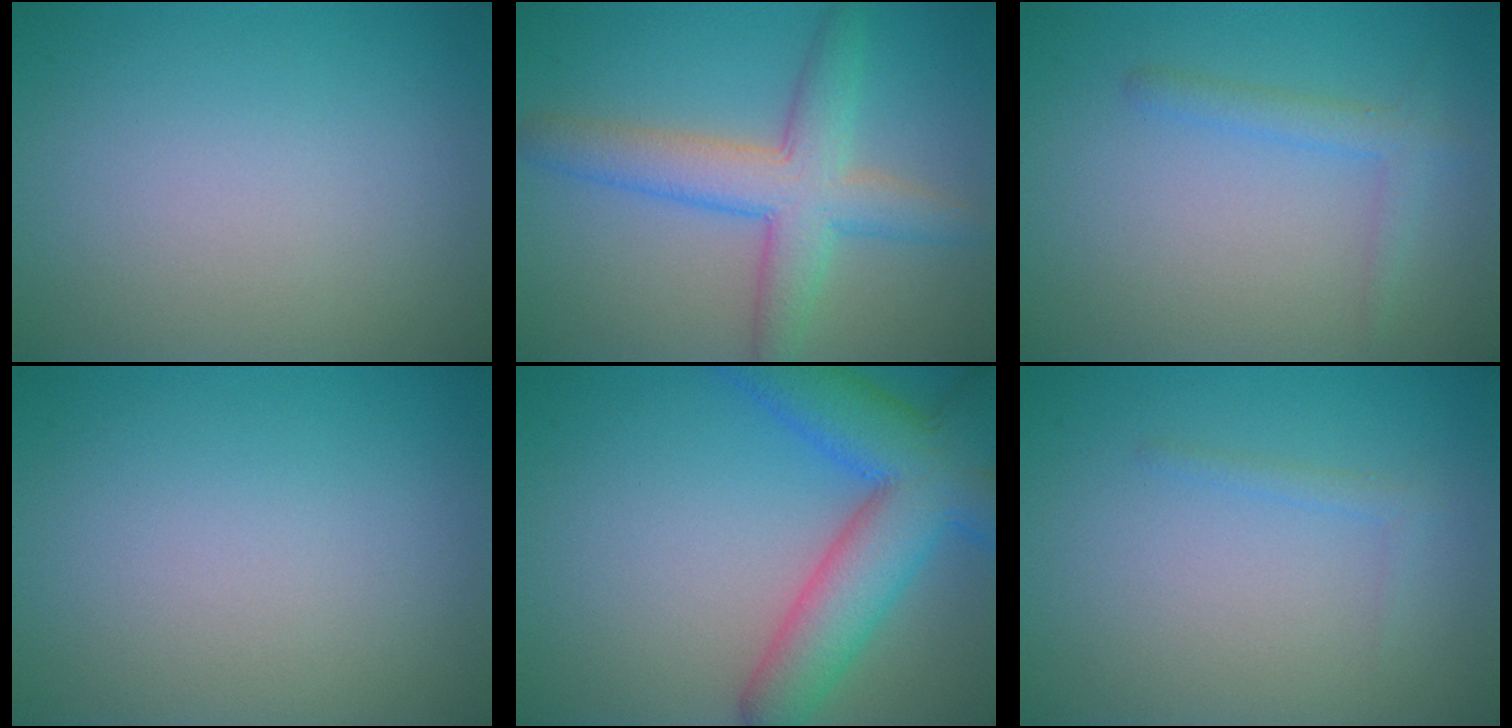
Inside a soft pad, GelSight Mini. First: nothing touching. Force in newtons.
{"total": 5.8, "press": 5.8, "slide": 0.4}
{"total": 1.9, "press": 1.9, "slide": 0.1}
{"total": 0.0}
{"total": 8.6, "press": 8.6, "slide": 0.4}
{"total": 0.8, "press": 0.8, "slide": 0.1}